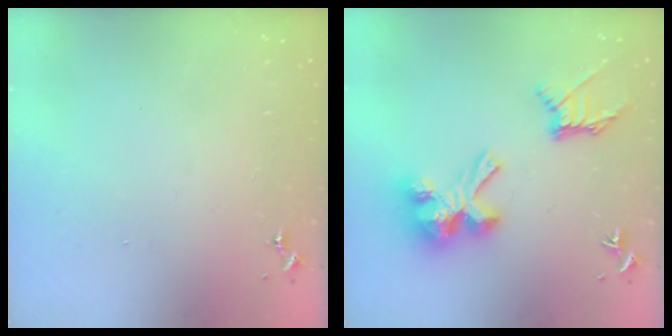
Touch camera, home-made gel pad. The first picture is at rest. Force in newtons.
{"total": 18.8, "press": 18.8, "slide": 1.2}